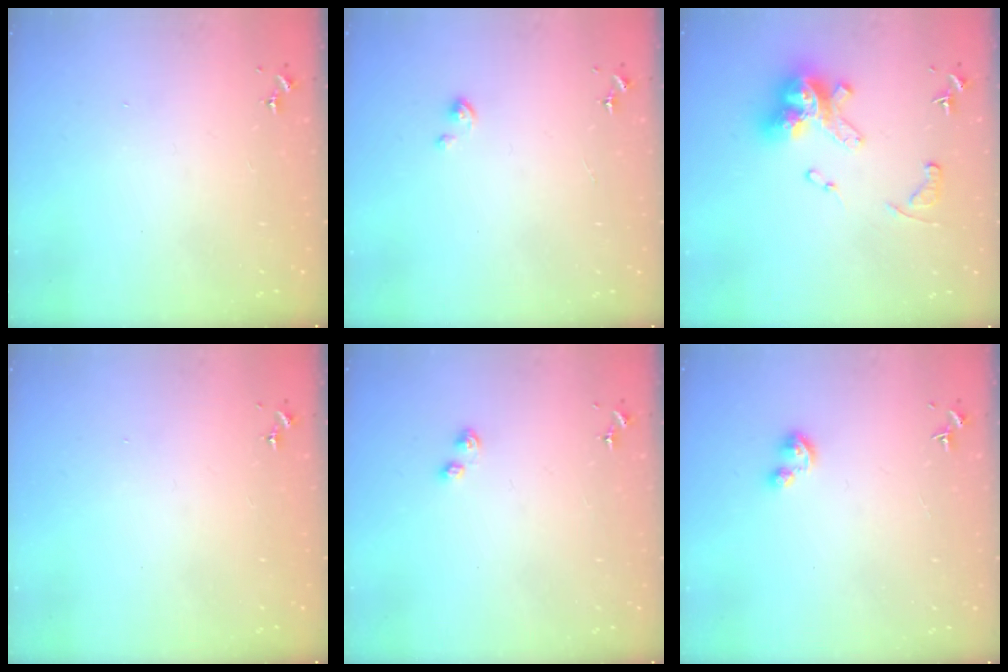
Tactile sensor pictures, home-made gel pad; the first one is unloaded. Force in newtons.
{"total": 1.4, "press": 1.4, "slide": 0.1}
{"total": 16.5, "press": 16.4, "slide": 1.5}
{"total": 0.0}
{"total": 3.0, "press": 2.9, "slide": 0.5}
{"total": 3.9, "press": 3.8, "slide": 0.4}